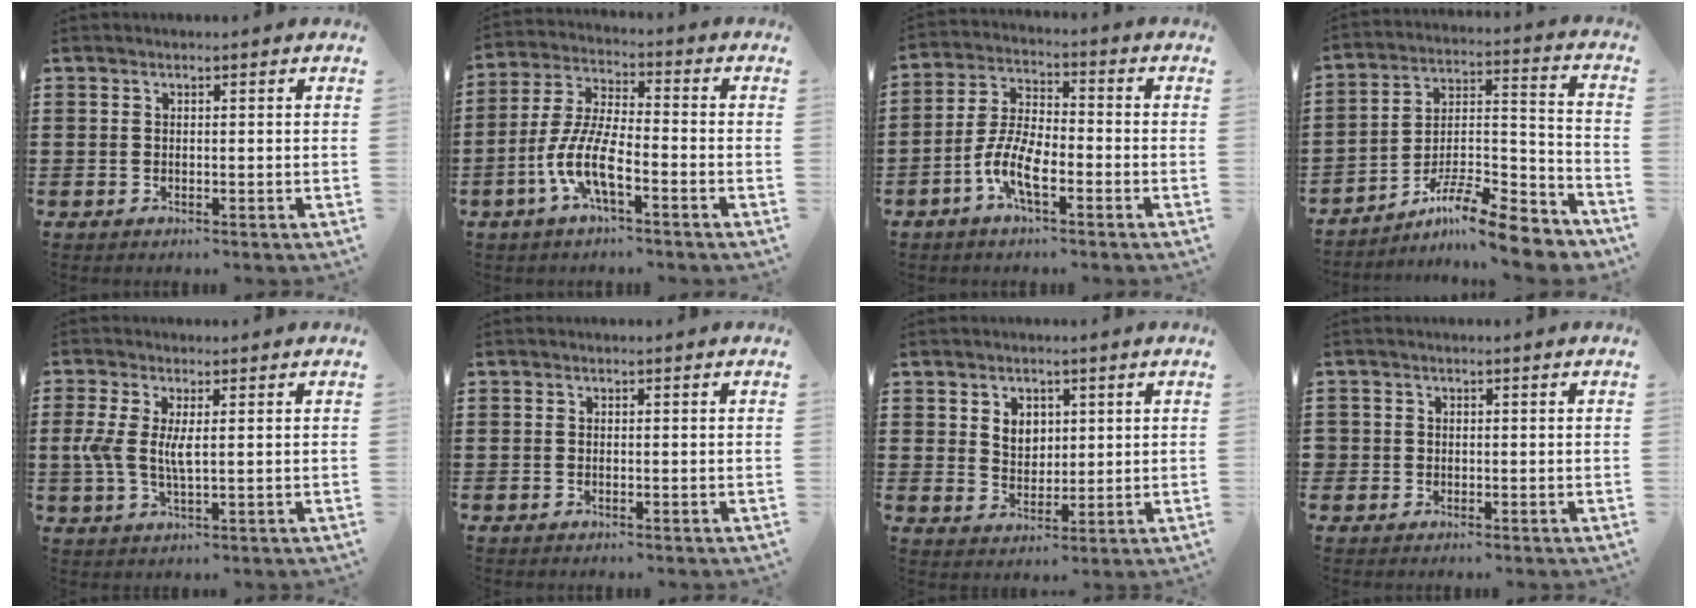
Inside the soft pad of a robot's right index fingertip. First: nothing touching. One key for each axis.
{"total": 8.4, "fx": -4.0, "fy": 2.2, "fz": 7.0, "tx": -0.178, "ty": -0.014, "tz": -0.085}
{"total": 7.5, "fx": -3.5, "fy": 2.8, "fz": 6.1, "tx": -0.150, "ty": -0.009, "tz": -0.072}
{"total": 10.6, "fx": -8.9, "fy": 1.3, "fz": 5.6, "tx": -0.088, "ty": 0.015, "tz": -0.174}
{"total": 4.6, "fx": 0.3, "fy": 1.7, "fz": 4.3, "tx": -0.100, "ty": -0.001, "tz": 0.000}
{"total": 0.0}
{"total": 3.6, "fx": 1.6, "fy": 2.9, "fz": 1.4, "tx": -0.037, "ty": 0.011, "tz": 0.029}
{"total": 1.0, "fx": -0.1, "fy": 1.0, "fz": 0.1, "tx": -0.005, "ty": 0.005, "tz": -0.005}